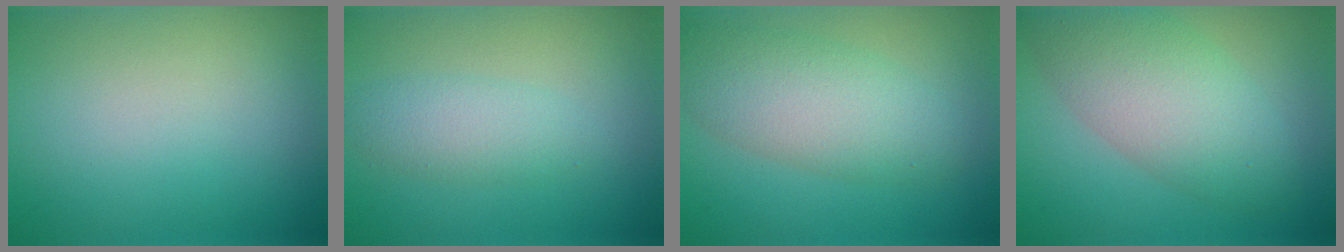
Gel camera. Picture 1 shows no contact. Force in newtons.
{"total": 2.6, "press": 2.6, "slide": 0.2}
{"total": 5.6, "press": 5.6, "slide": 0.3}
{"total": 6.4, "press": 6.4, "slide": 0.2}